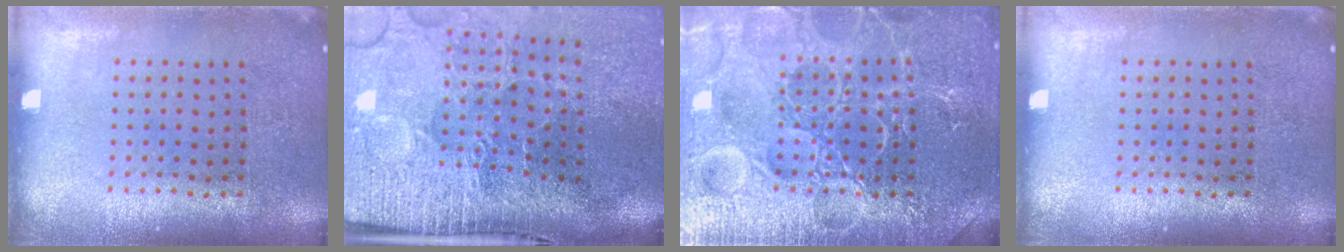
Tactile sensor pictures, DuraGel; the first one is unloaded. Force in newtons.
{"total": 5.0, "press": 4.0, "slide": 3.0}
{"total": 7.3, "press": 7.2, "slide": 0.9}
{"total": 0.0}